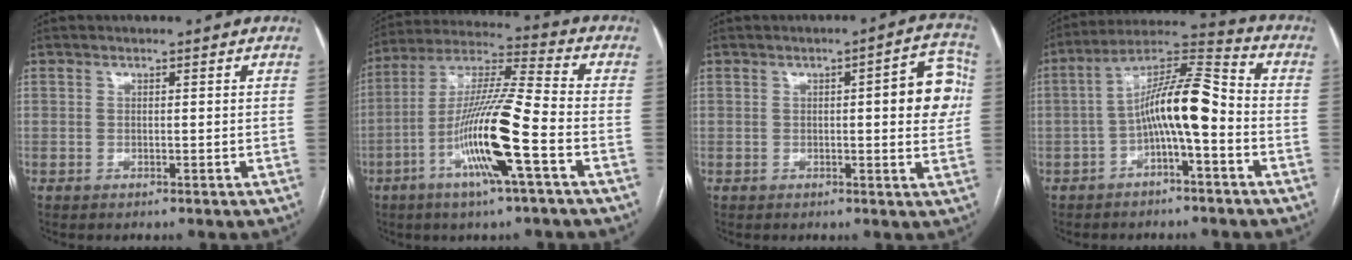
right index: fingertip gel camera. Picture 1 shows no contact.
{"total": 15.4, "force": [-5.5, 0.0, 14.4], "torque": [-0.284, -0.003, -0.105]}
{"total": 8.2, "force": [1.0, 1.9, 7.9], "torque": [-0.088, 0.017, 0.005]}
{"total": 10.9, "force": [-2.4, 1.8, 10.5], "torque": [-0.188, 0.037, -0.043]}